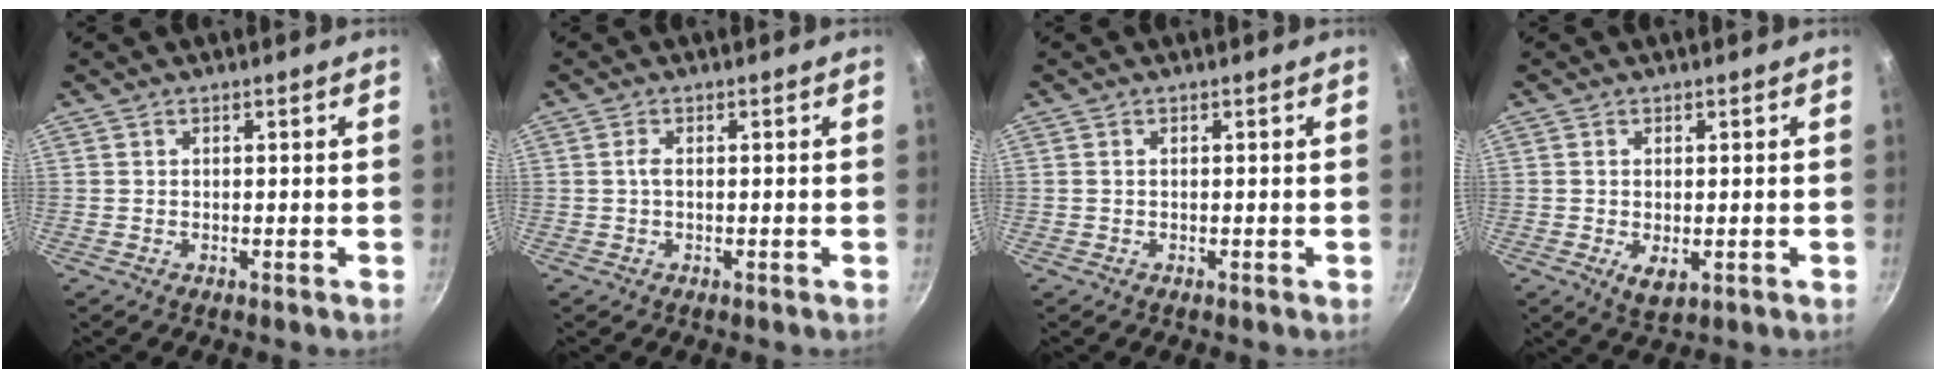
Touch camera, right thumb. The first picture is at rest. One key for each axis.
{"total": 1.2, "fx": -0.1, "fy": 0.5, "fz": 1.1, "tx": -0.027, "ty": 0.004, "tz": -0.004}
{"total": 0.0}
{"total": 3.6, "fx": -0.8, "fy": 2.0, "fz": 3.0, "tx": -0.052, "ty": -0.015, "tz": -0.006}